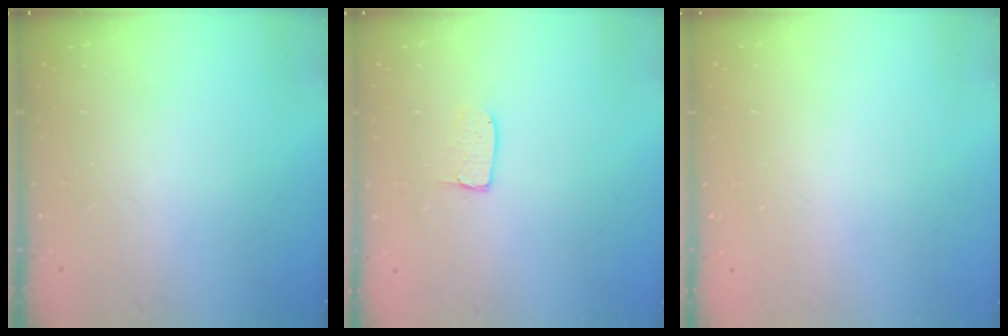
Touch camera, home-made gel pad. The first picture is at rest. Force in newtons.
{"total": 4.9, "press": 4.8, "slide": 0.4}
{"total": 0.0}